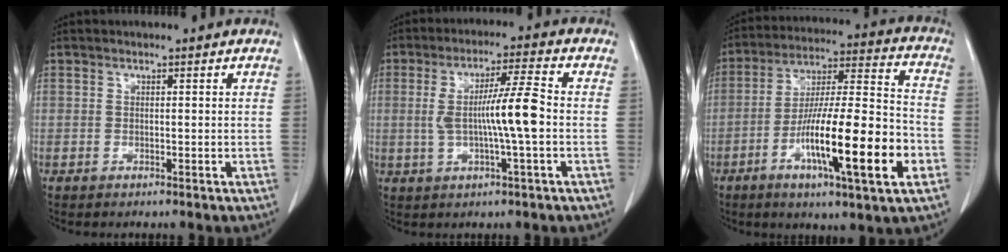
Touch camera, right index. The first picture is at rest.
{"total": 8.8, "force": [-0.6, -0.1, 8.8], "torque": [-0.161, 0.007, -0.012]}
{"total": 19.7, "force": [-7.1, 1.7, 18.3], "torque": [-0.301, -0.010, -0.115]}